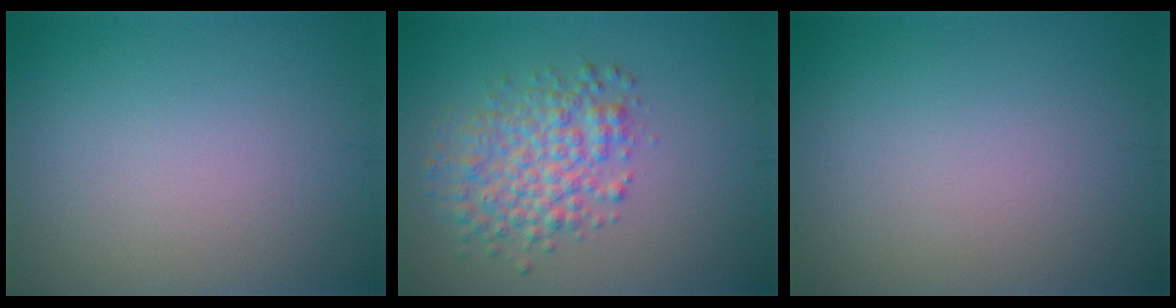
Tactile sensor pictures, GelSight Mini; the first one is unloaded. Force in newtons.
{"total": 4.6, "press": 4.6, "slide": 0.1}
{"total": 0.0}